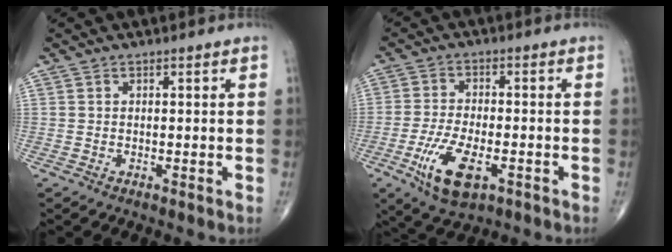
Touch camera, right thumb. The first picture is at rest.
{"total": 10.4, "force": [-4.2, 4.6, 8.3], "torque": [-0.163, 0.004, -0.069]}